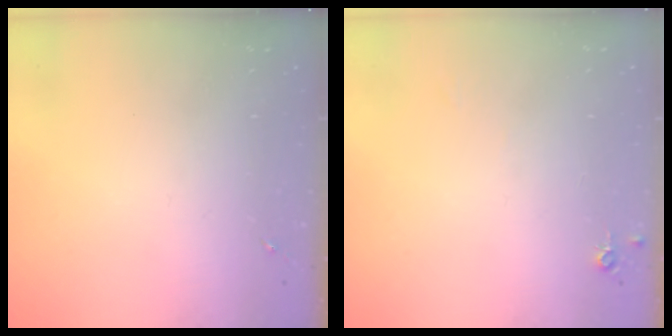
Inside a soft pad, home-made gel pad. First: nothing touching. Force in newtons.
{"total": 4.7, "press": 4.7, "slide": 0.7}